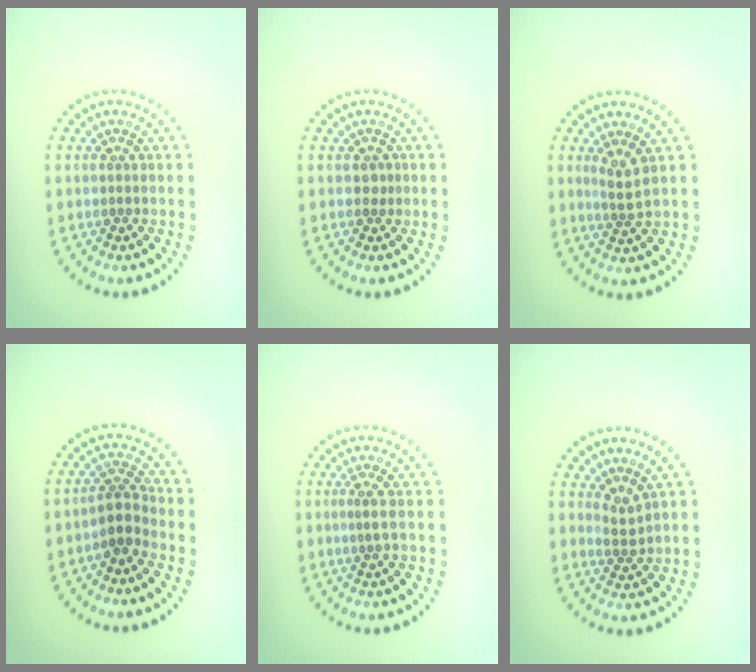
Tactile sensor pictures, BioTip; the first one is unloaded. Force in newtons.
{"total": 0.7, "press": 0.6, "slide": 0.3}
{"total": 2.0, "press": 1.4, "slide": 1.4}
{"total": 2.4, "press": 1.9, "slide": 1.6}
{"total": 0.9, "press": 0.3, "slide": 0.8}
{"total": 1.6, "press": 1.0, "slide": 1.2}